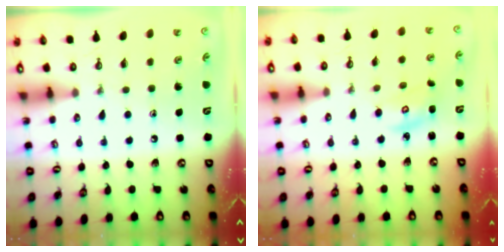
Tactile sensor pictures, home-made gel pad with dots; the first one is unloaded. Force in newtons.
{"total": 2.8, "press": 2.8, "slide": 0.2}